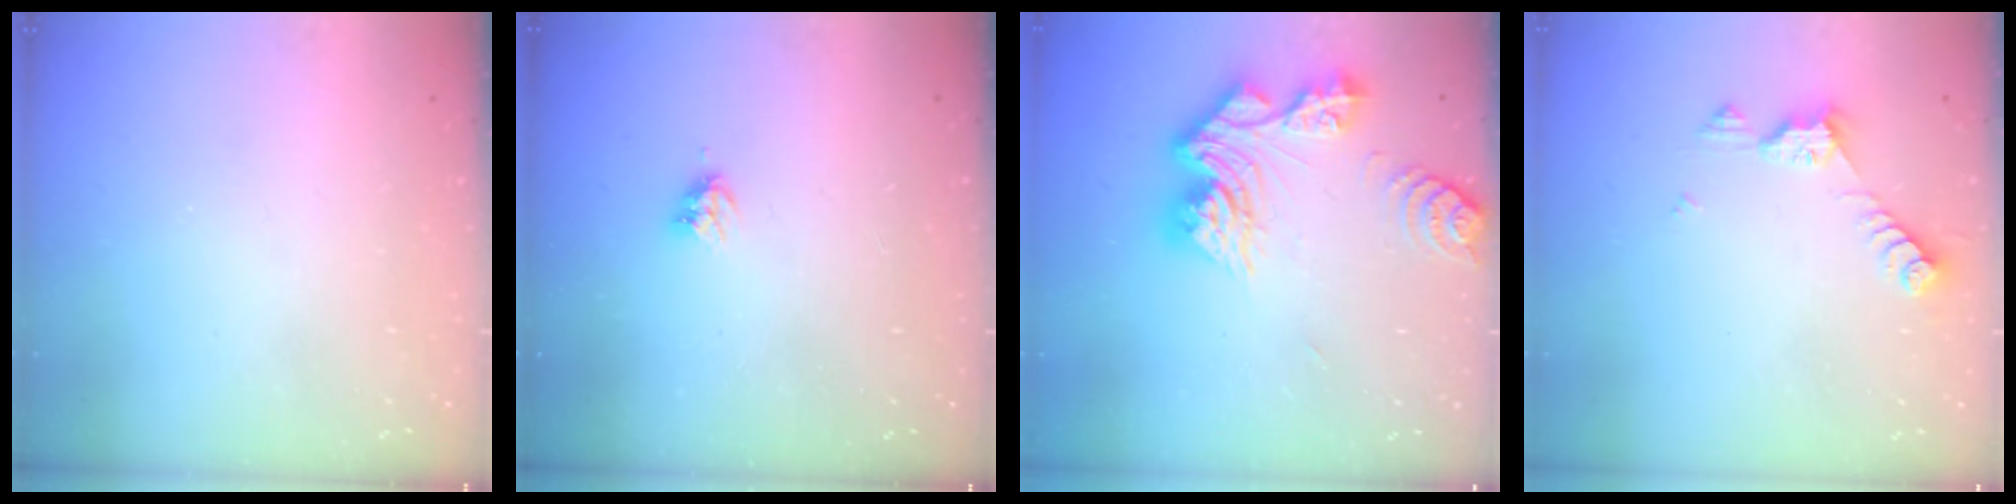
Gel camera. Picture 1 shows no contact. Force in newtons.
{"total": 3.5, "press": 3.4, "slide": 0.5}
{"total": 14.3, "press": 14.2, "slide": 1.5}
{"total": 6.7, "press": 6.7, "slide": 0.4}